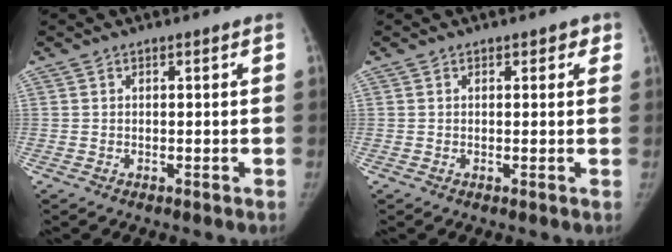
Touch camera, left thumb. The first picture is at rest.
{"total": 1.7, "force": [1.0, 1.2, 0.8], "torque": [0.014, 0.000, 0.006]}